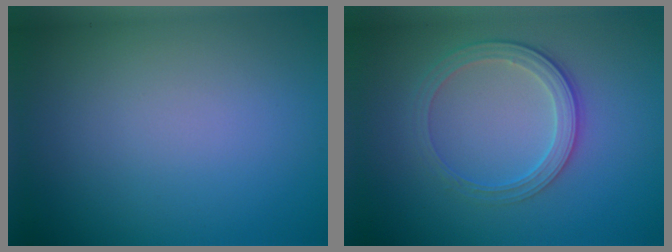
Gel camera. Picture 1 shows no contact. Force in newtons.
{"total": 3.0, "press": 2.6, "slide": 1.4}